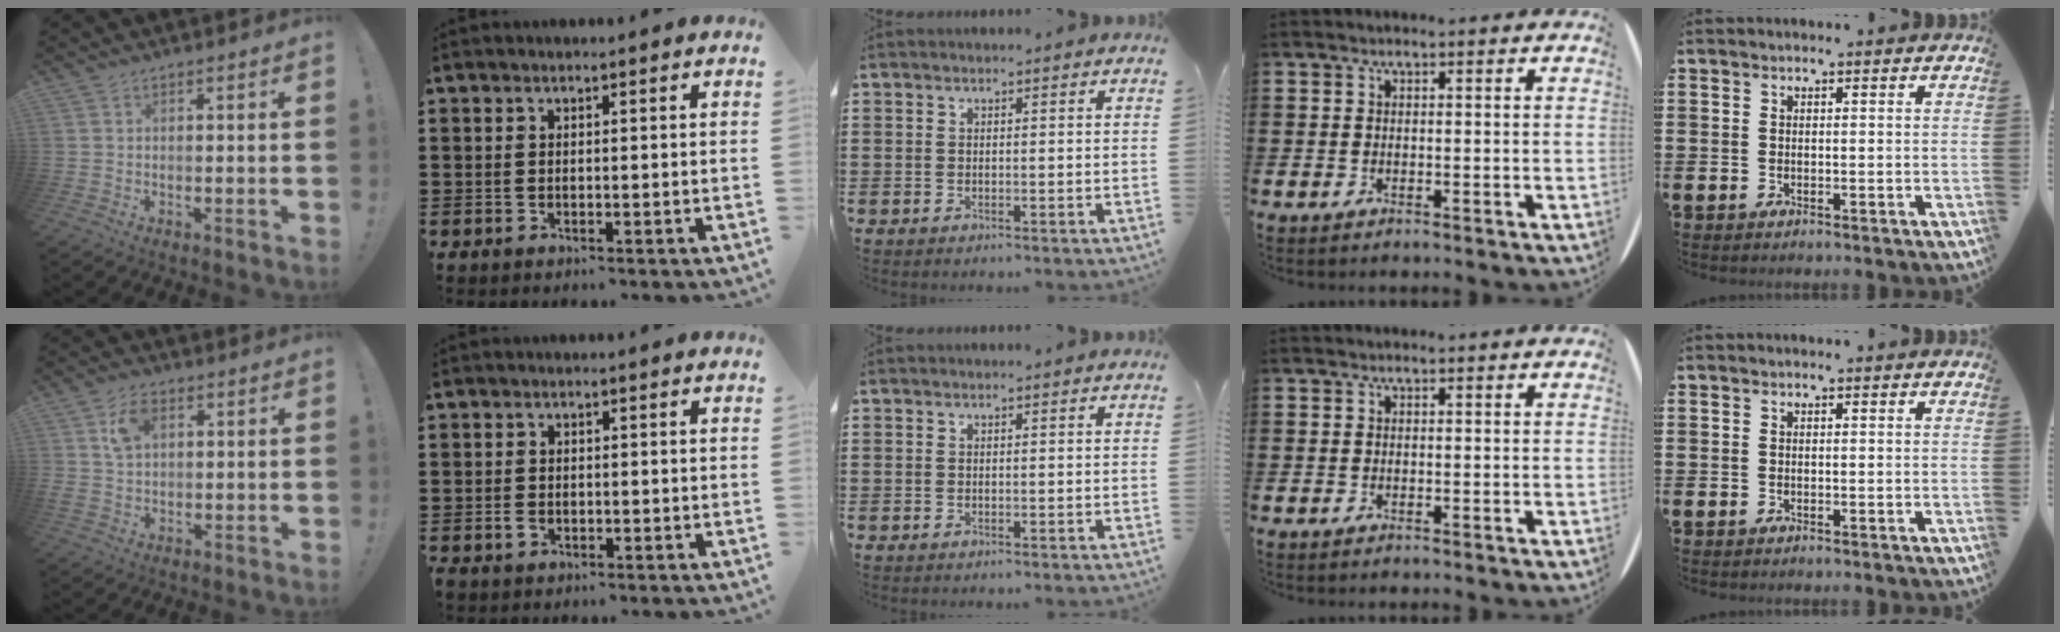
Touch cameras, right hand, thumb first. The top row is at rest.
{"thumb": {"total": 6.8, "force": [2.5, 4.2, 4.7], "torque": [-0.086, 0.005, 0.049]}, "index": {"total": 1.4, "force": [-0.7, 0.9, 0.7], "torque": [-0.024, -0.004, -0.016]}}